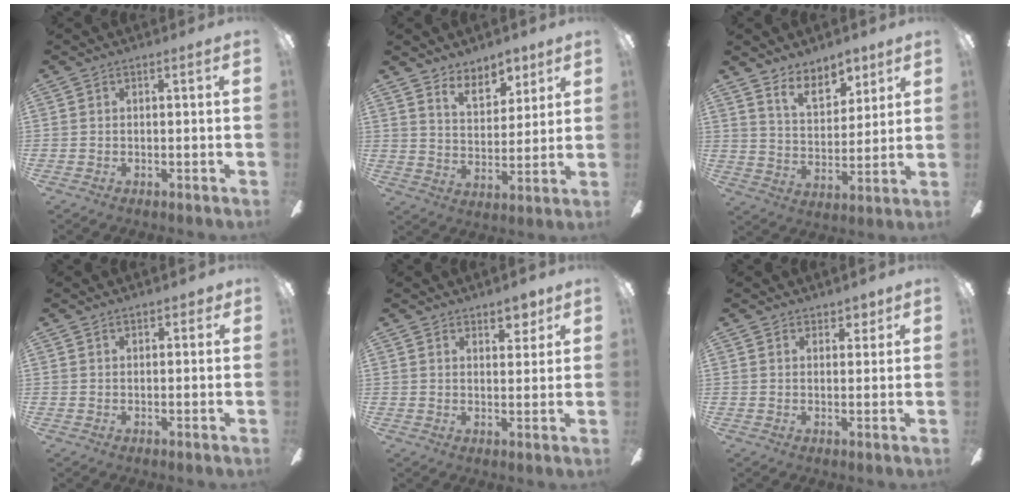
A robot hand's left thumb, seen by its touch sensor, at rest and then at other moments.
{"total": 8.7, "force": [6.9, 4.5, 3.0], "torque": [-0.033, -0.045, 0.123]}
{"total": 10.3, "force": [7.9, 4.9, 4.4], "torque": [-0.070, -0.041, 0.146]}
{"total": 2.1, "force": [1.5, 1.1, 0.9], "torque": [-0.011, -0.002, 0.026]}
{"total": 5.0, "force": [4.1, 2.3, 1.7], "torque": [-0.009, -0.021, 0.071]}
{"total": 3.3, "force": [2.7, 1.8, 0.7], "torque": [-0.004, -0.010, 0.047]}